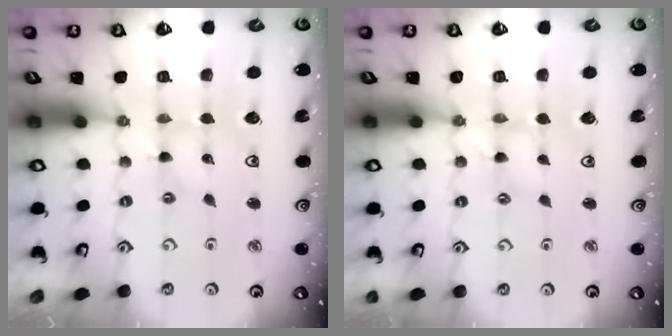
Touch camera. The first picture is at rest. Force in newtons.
{"total": 1.5, "press": 1.4, "slide": 0.3}